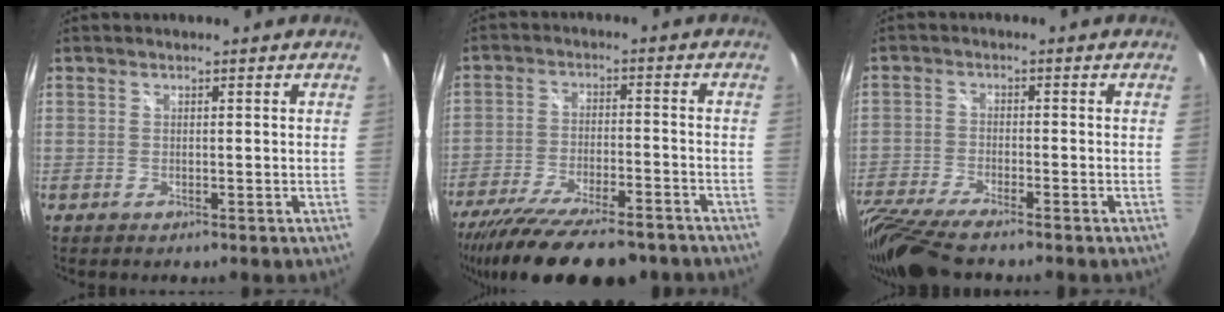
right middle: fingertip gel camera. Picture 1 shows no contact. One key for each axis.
{"total": 21.1, "fx": -17.1, "fy": 5.6, "fz": 10.9, "tx": -0.213, "ty": -0.046, "tz": -0.260}
{"total": 12.8, "fx": -10.6, "fy": 2.0, "fz": 6.9, "tx": -0.167, "ty": -0.047, "tz": -0.197}